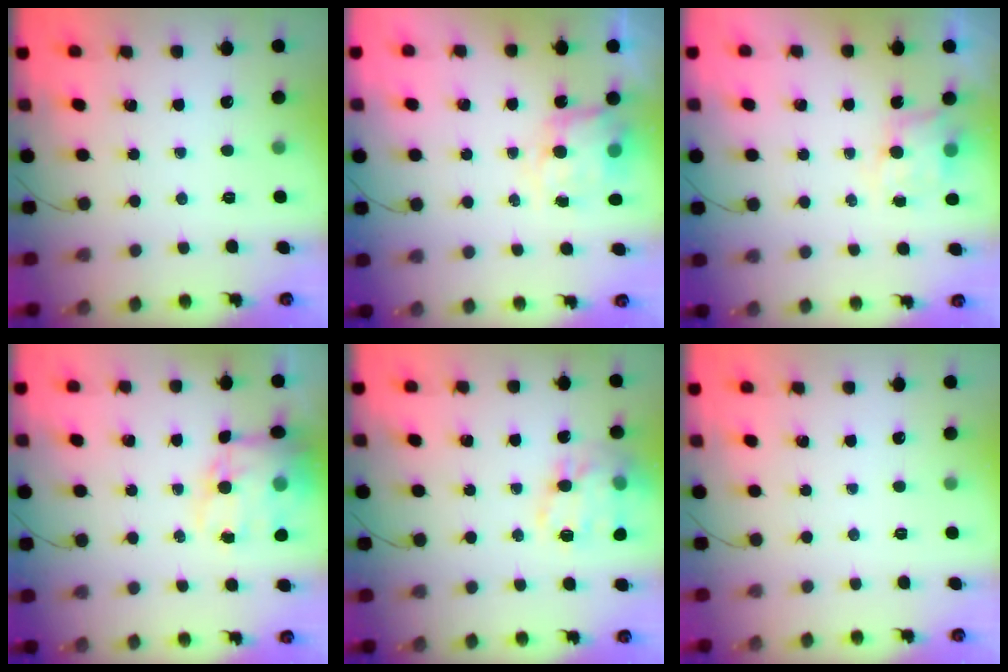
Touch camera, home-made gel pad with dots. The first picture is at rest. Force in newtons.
{"total": 8.2, "press": 8.1, "slide": 0.9}
{"total": 6.2, "press": 6.2, "slide": 0.8}
{"total": 14.0, "press": 13.6, "slide": 3.5}
{"total": 17.7, "press": 17.6, "slide": 2.1}
{"total": 0.0}